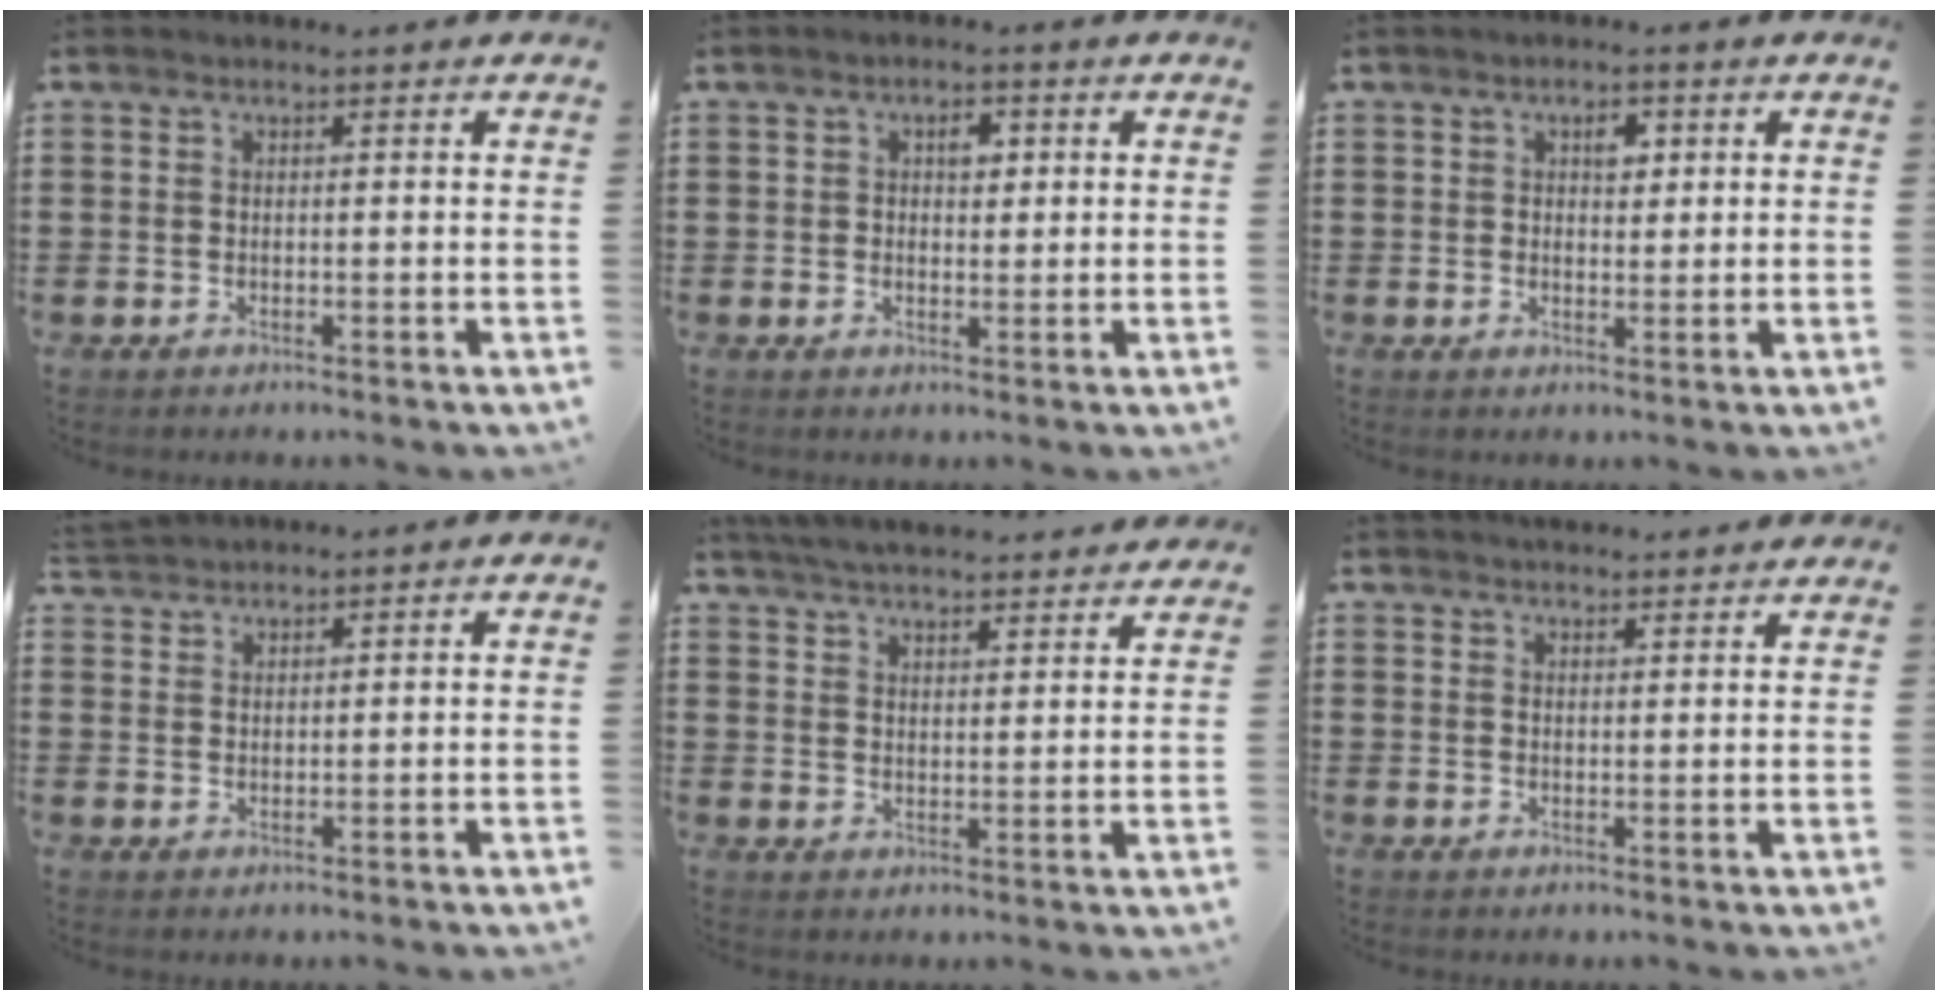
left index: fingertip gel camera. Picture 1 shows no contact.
{"total": 2.6, "force": [0.6, 1.6, 2.0], "torque": [-0.027, 0.004, 0.004]}
{"total": 2.5, "force": [0.8, 1.5, 1.9], "torque": [-0.026, 0.004, 0.009]}
{"total": 1.9, "force": [1.9, 0.1, -0.1], "torque": [-0.003, 0.001, 0.038]}
{"total": 4.8, "force": [4.7, 0.0, 0.9], "torque": [-0.034, -0.020, 0.084]}
{"total": 2.3, "force": [2.3, 0.1, 0.0], "torque": [-0.006, -0.003, 0.044]}